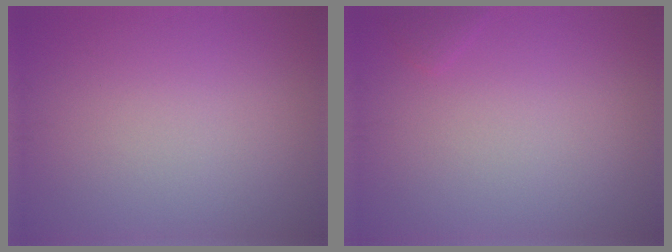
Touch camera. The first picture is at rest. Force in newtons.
{"total": 0.6, "press": 0.6, "slide": 0.1}